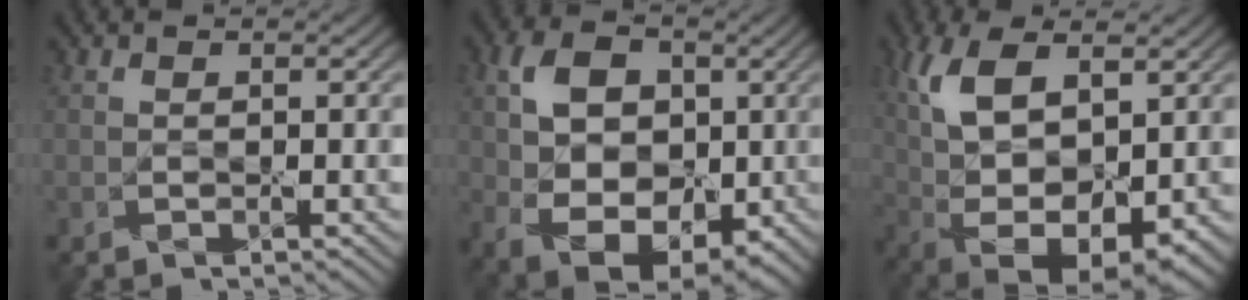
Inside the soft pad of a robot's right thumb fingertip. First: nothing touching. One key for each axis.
{"total": 11.1, "fx": 1.1, "fy": 7.8, "fz": 7.7, "tx": -0.159, "ty": 0.002, "tz": 0.013}
{"total": 13.9, "fx": 3.1, "fy": 6.6, "fz": 11.9, "tx": -0.246, "ty": -0.003, "tz": 0.064}